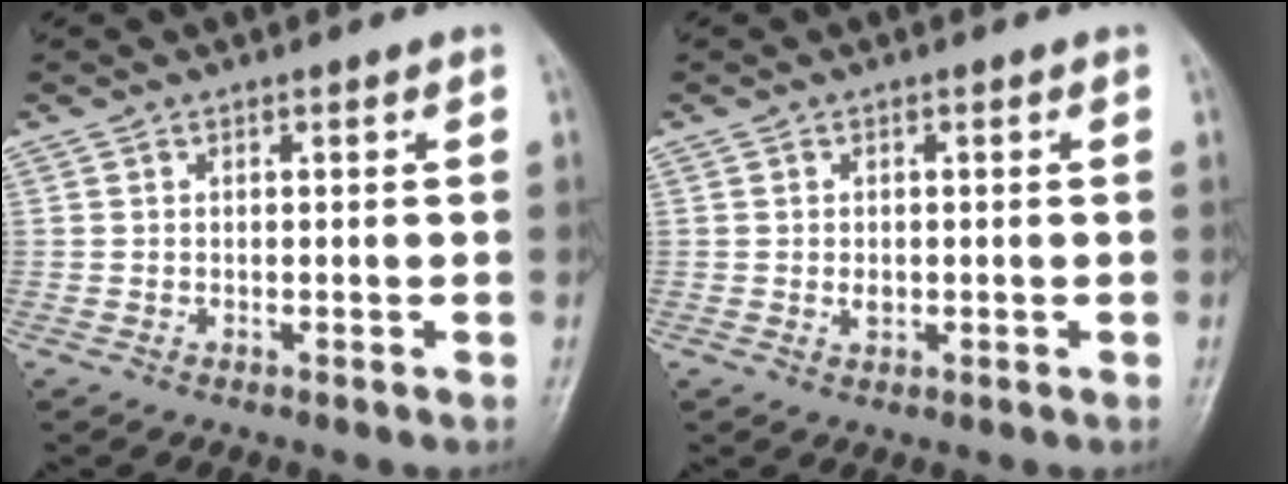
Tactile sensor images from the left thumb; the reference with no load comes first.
{"total": 1.6, "force": [-0.2, 1.2, 1.1], "torque": [-0.011, 0.002, -0.001]}